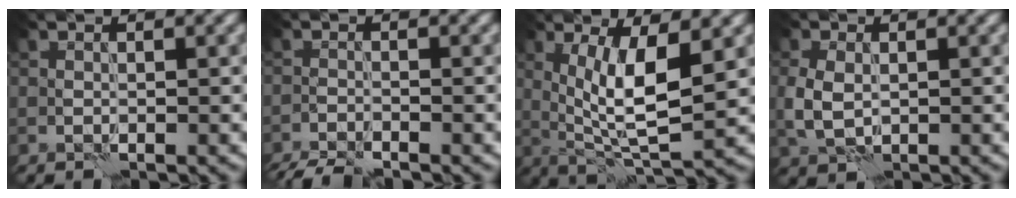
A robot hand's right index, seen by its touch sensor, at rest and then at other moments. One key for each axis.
{"total": 3.4, "fx": -3.2, "fy": 0.2, "fz": 1.1, "tx": -0.023, "ty": -0.018, "tz": -0.065}
{"total": 6.6, "fx": 1.2, "fy": 1.6, "fz": 6.3, "tx": -0.115, "ty": -0.007, "tz": 0.027}
{"total": 3.1, "fx": 0.0, "fy": 2.2, "fz": 2.2, "tx": -0.056, "ty": 0.001, "tz": 0.000}